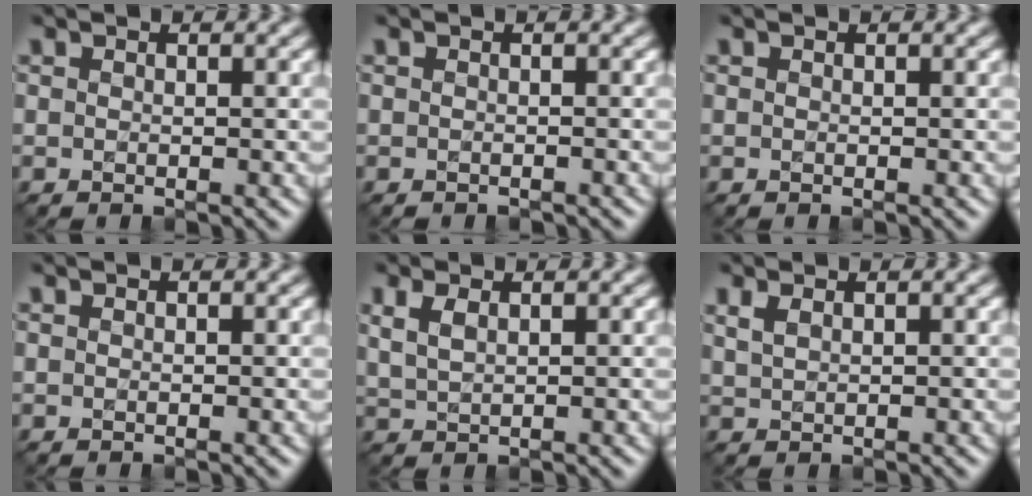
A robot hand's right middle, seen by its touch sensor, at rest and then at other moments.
{"total": 0.7, "force": [-0.6, 0.1, 0.1], "torque": [-0.001, -0.004, -0.010]}
{"total": 0.0}
{"total": 0.0}
{"total": 2.0, "force": [1.1, 0.8, 1.4], "torque": [-0.035, 0.001, 0.025]}
{"total": 1.3, "force": [0.8, 0.5, 0.8], "torque": [-0.021, 0.001, 0.021]}